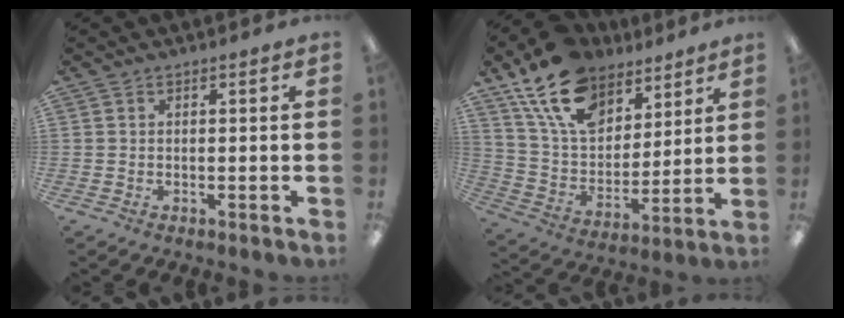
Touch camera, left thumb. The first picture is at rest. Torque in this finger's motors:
{"motor_torque": [0.78, 0.20, 1.37, -1.40, 0.40]}